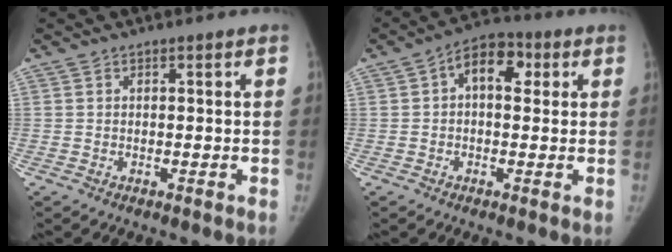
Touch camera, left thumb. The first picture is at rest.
{"total": 7.8, "force": [1.7, 5.0, 5.8], "torque": [-0.060, 0.020, 0.015]}